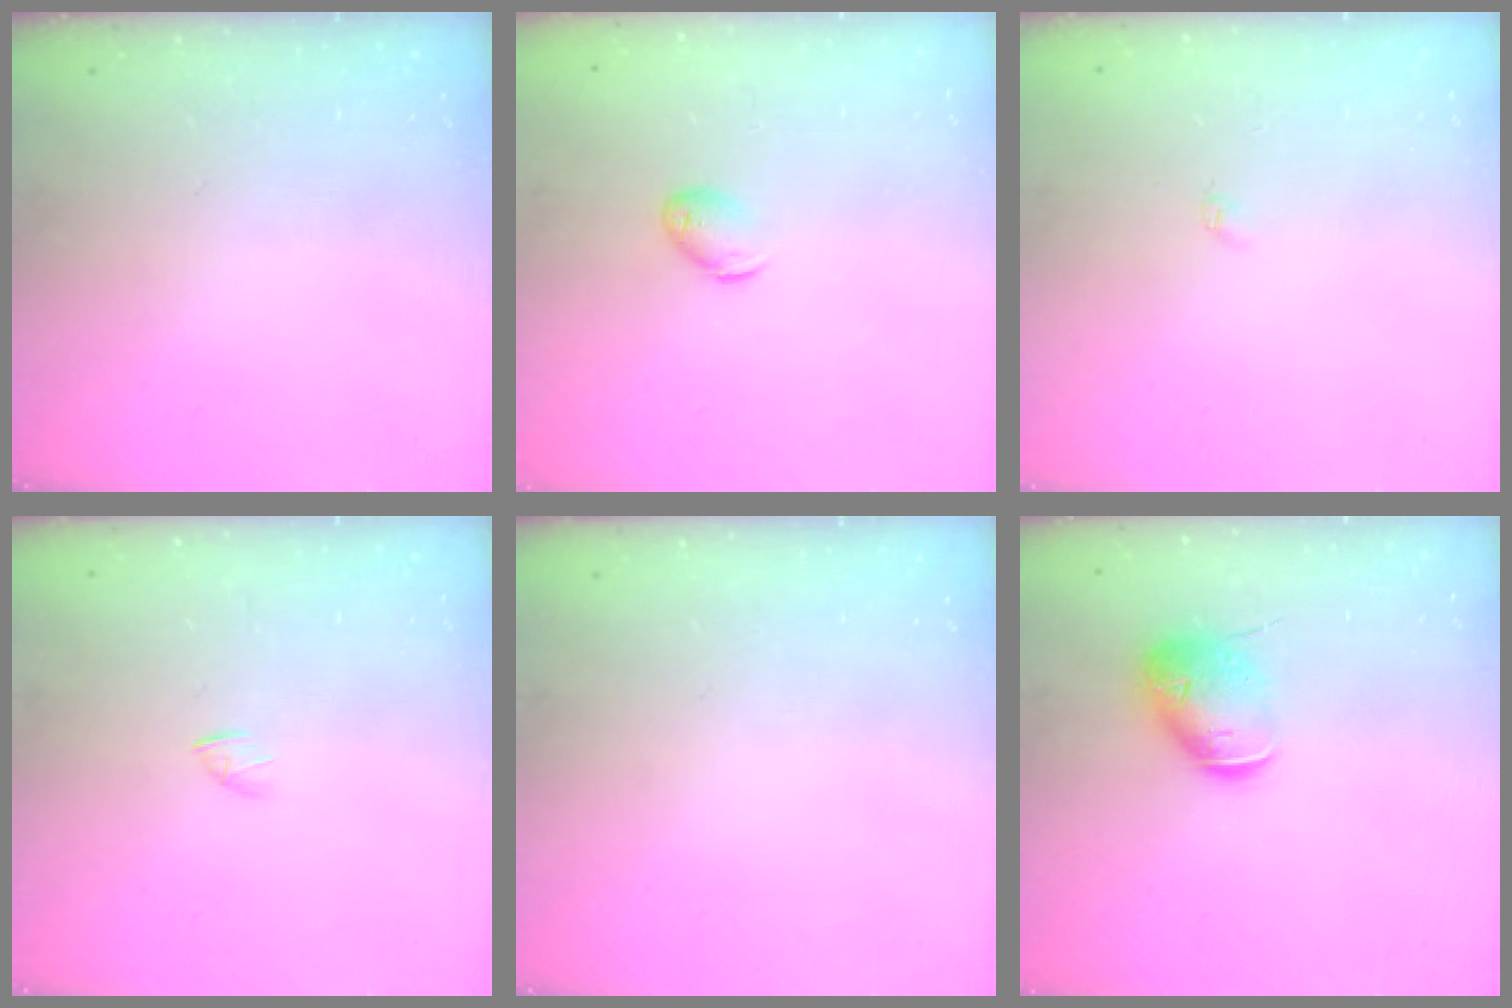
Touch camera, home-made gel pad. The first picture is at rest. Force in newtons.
{"total": 5.3, "press": 5.2, "slide": 0.9}
{"total": 2.1, "press": 2.0, "slide": 0.3}
{"total": 1.2, "press": 1.1, "slide": 0.3}
{"total": 0.0}
{"total": 12.9, "press": 12.8, "slide": 1.7}